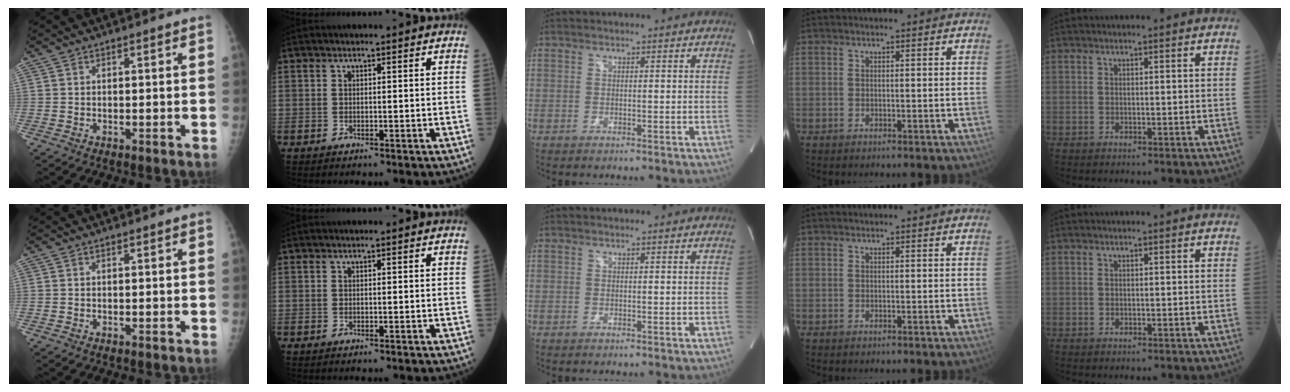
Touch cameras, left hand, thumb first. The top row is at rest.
{}